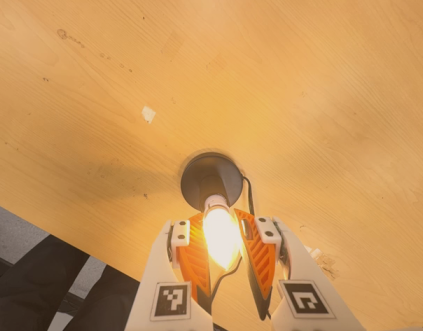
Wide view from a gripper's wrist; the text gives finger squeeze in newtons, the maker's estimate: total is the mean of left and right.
{"total": 15.2, "left": 15.0, "right": 15.5}